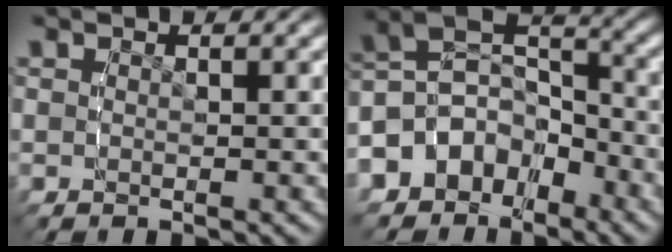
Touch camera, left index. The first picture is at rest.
{"total": 12.6, "force": [-5.4, 10.6, 4.1], "torque": [-0.099, -0.043, -0.105]}